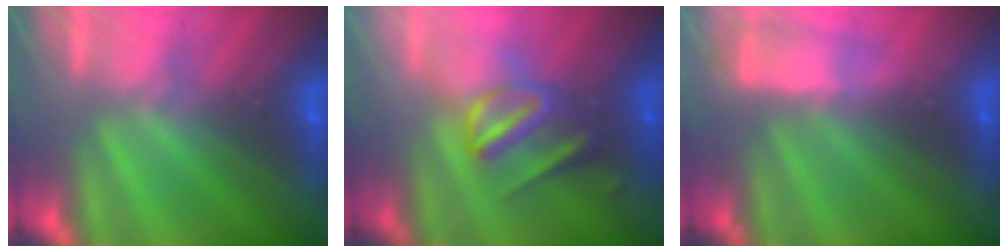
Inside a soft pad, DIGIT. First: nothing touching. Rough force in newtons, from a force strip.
{"total": 2.9}
{"total": 3.0}